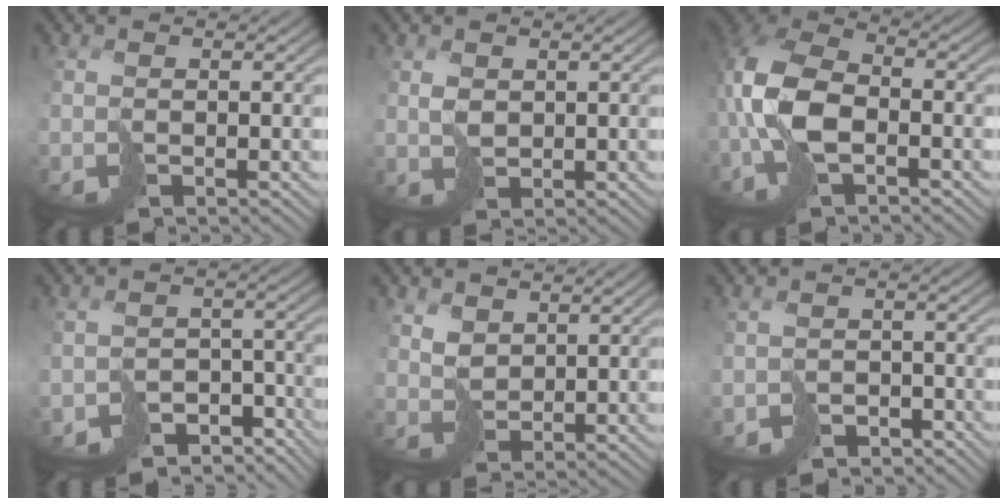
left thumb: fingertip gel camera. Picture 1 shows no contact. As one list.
[{"total": 2.0, "force": [0.7, 1.5, 1.1], "torque": [-0.030, -0.001, 0.016]}, {"total": 10.7, "force": [-2.7, 6.0, 8.4], "torque": [-0.213, 0.002, -0.068]}, {"total": 8.1, "force": [-6.3, 4.4, 2.7], "torque": [-0.048, -0.018, -0.095]}, {"total": 3.5, "force": [2.0, 2.2, 1.7], "torque": [-0.048, 0.000, 0.040]}, {"total": 3.2, "force": [-2.6, 1.8, 0.7], "torque": [-0.006, -0.005, -0.050]}]